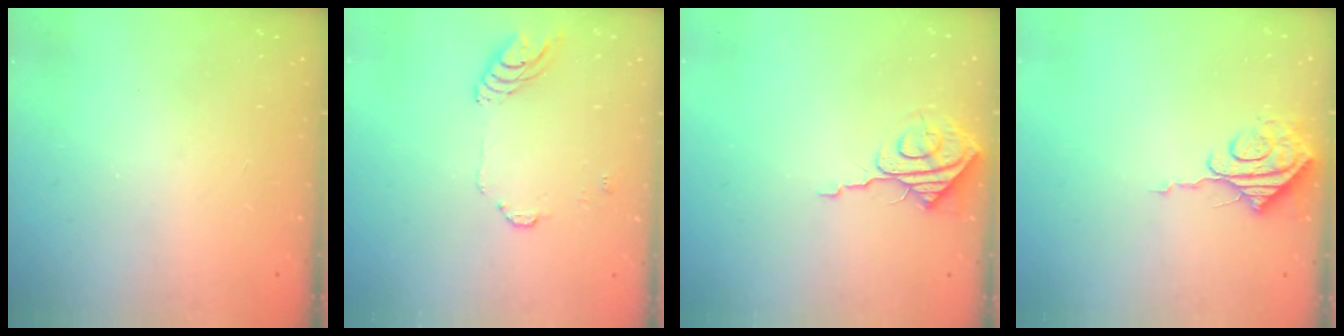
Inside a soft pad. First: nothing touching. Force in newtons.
{"total": 8.5, "press": 8.5, "slide": 0.8}
{"total": 8.9, "press": 8.9, "slide": 0.4}
{"total": 8.2, "press": 8.2, "slide": 0.7}